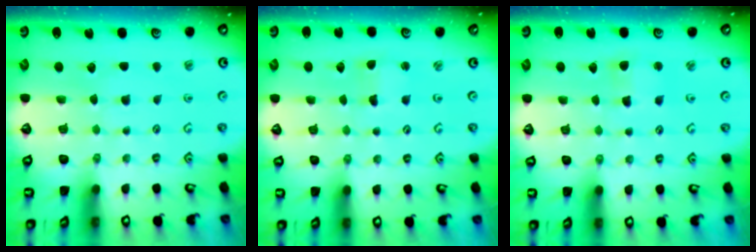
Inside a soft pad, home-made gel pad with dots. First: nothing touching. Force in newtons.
{"total": 1.9, "press": 1.9, "slide": 0.3}
{"total": 3.0, "press": 3.0, "slide": 0.4}